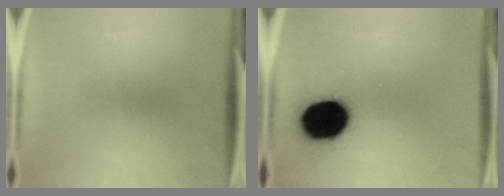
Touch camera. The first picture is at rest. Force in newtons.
{"total": 16.3}